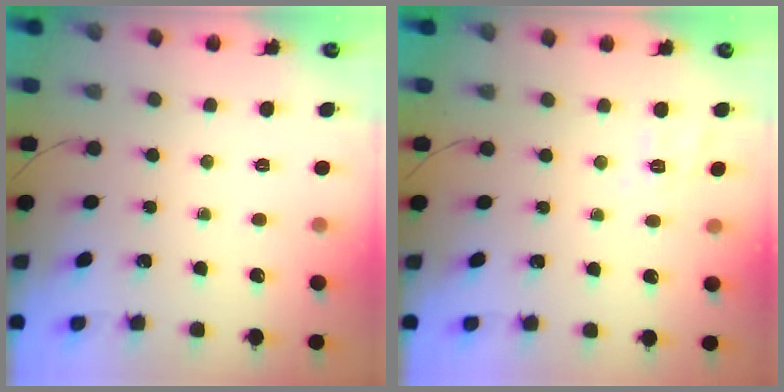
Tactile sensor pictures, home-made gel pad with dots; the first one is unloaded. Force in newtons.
{"total": 2.1, "press": 0.9, "slide": 1.9}